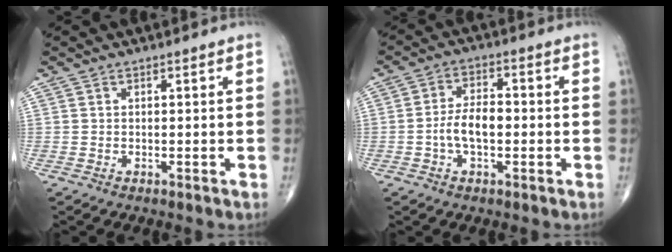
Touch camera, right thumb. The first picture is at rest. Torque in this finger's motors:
{"motor_torque": [1.13, 1.16, 0.56, -0.41, 0.10]}